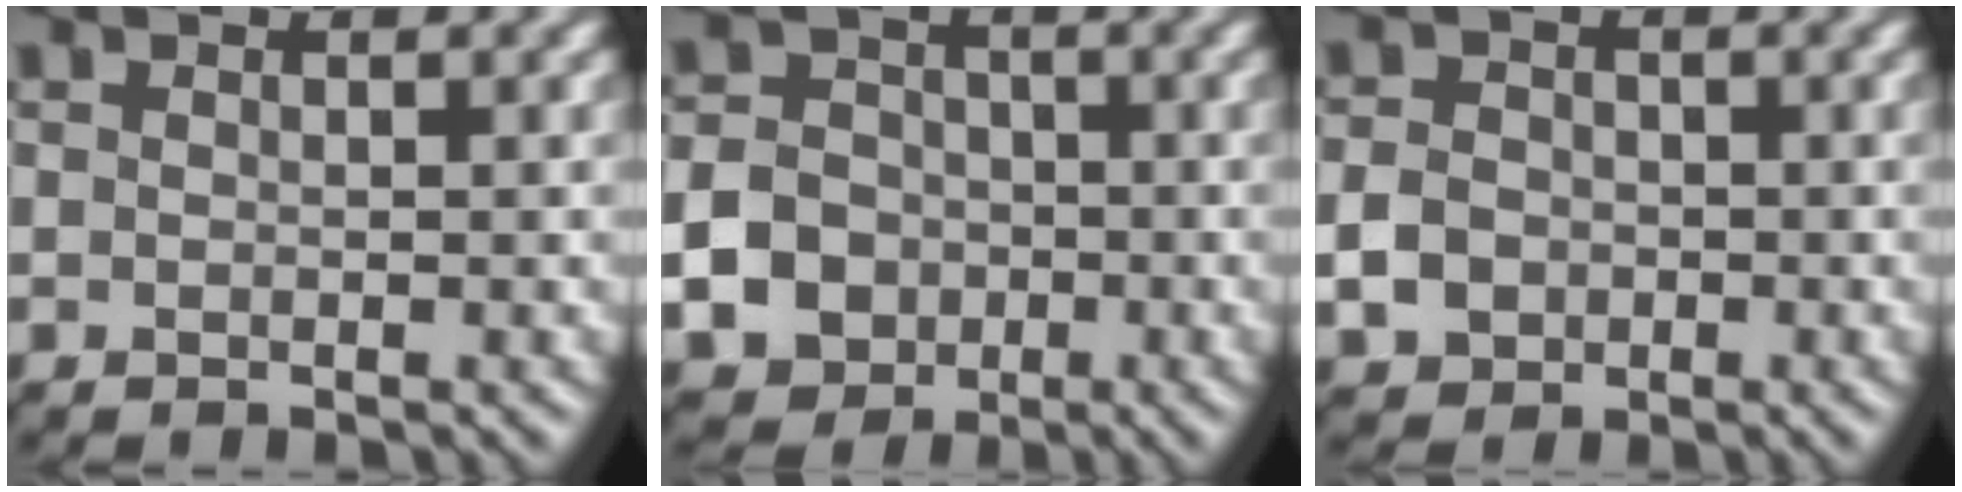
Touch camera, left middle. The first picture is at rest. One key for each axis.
{"total": 11.2, "fx": -4.4, "fy": 9.9, "fz": 2.5, "tx": -0.074, "ty": -0.035, "tz": -0.094}
{"total": 3.1, "fx": -1.2, "fy": 2.5, "fz": 1.3, "tx": -0.027, "ty": 0.001, "tz": -0.027}